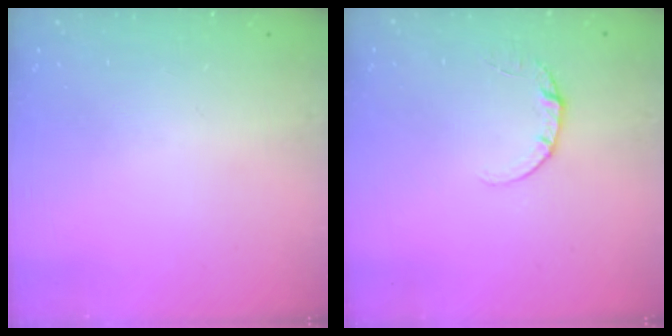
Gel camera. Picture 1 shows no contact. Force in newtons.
{"total": 3.6, "press": 3.6, "slide": 0.3}